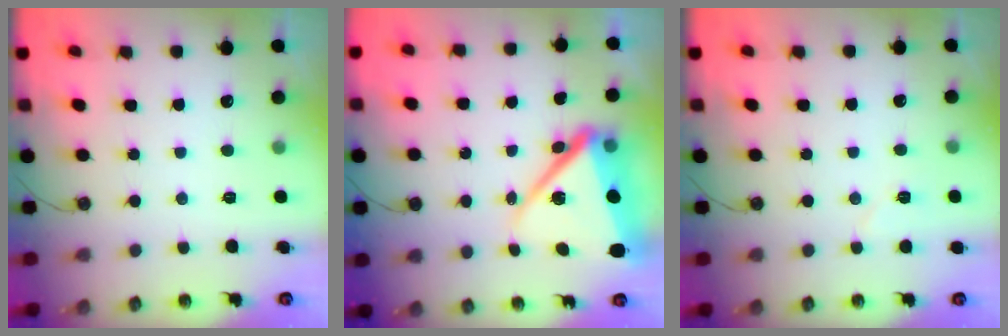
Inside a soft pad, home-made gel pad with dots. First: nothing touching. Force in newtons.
{"total": 15.0, "press": 14.8, "slide": 2.0}
{"total": 5.0, "press": 4.9, "slide": 1.1}